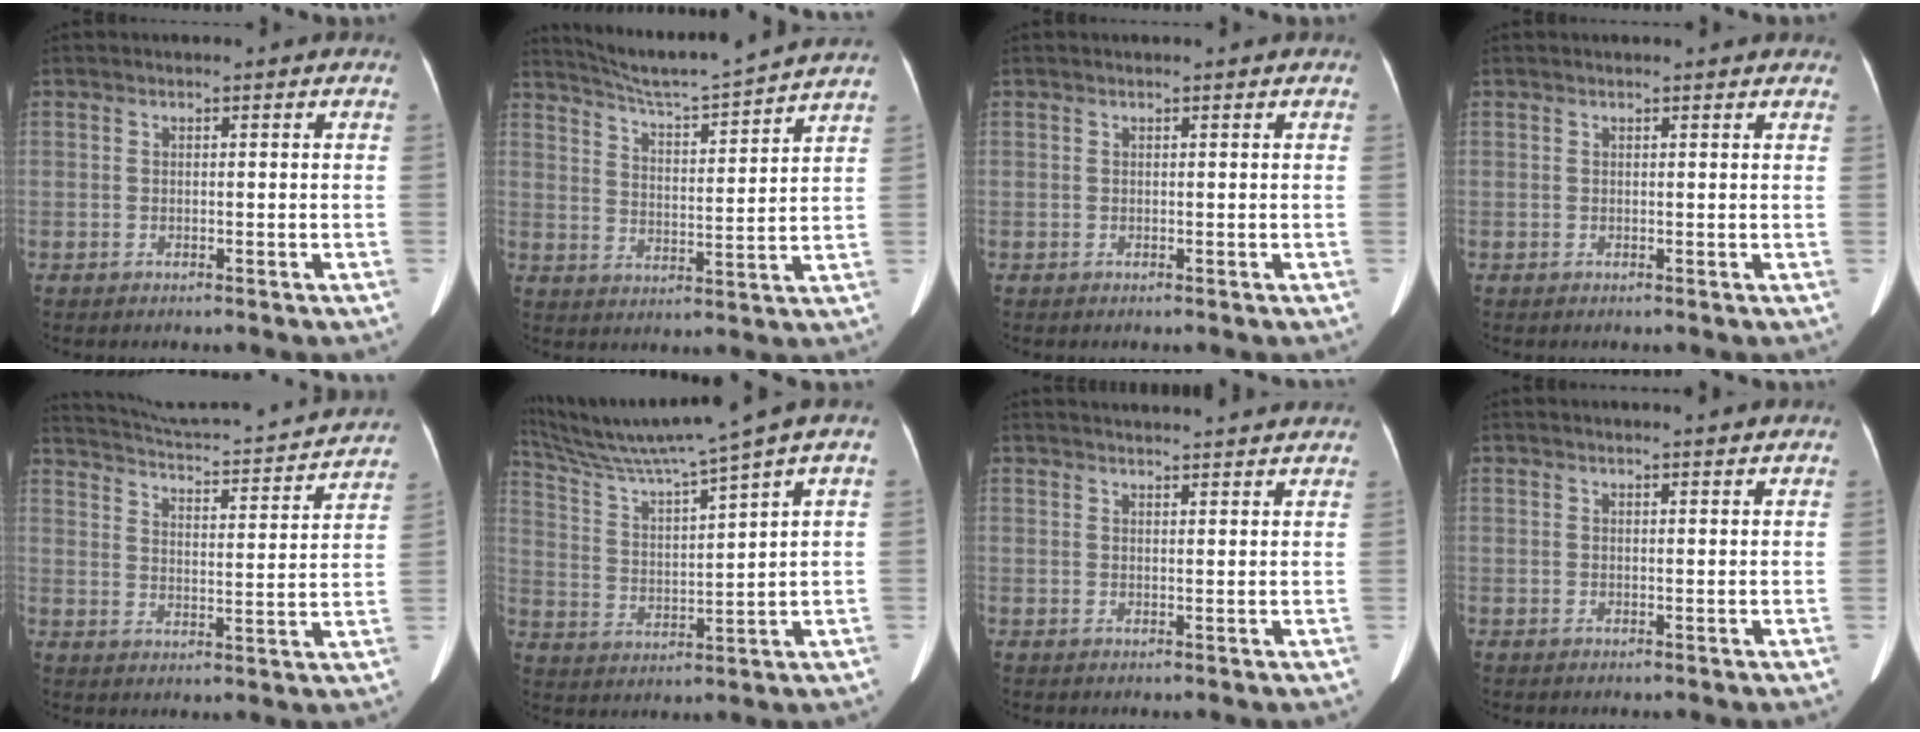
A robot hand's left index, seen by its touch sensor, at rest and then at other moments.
{"total": 14.6, "force": [13.6, -1.7, 5.0], "torque": [-0.099, -0.013, 0.198]}
{"total": 0.8, "force": [0.7, 0.1, 0.3], "torque": [-0.009, 0.013, 0.009]}
{"total": 4.2, "force": [3.9, 0.7, 1.4], "torque": [-0.017, 0.018, 0.034]}
{"total": 22.7, "force": [21.4, 1.6, 7.3], "torque": [-0.119, -0.029, 0.277]}
{"total": 12.9, "force": [10.6, -2.7, 6.8], "torque": [-0.126, -0.002, 0.192]}
{"total": 11.7, "force": [11.2, 0.3, 3.3], "torque": [-0.043, 0.020, 0.130]}
{"total": 2.5, "force": [2.4, -0.2, 0.8], "torque": [-0.013, 0.002, 0.028]}